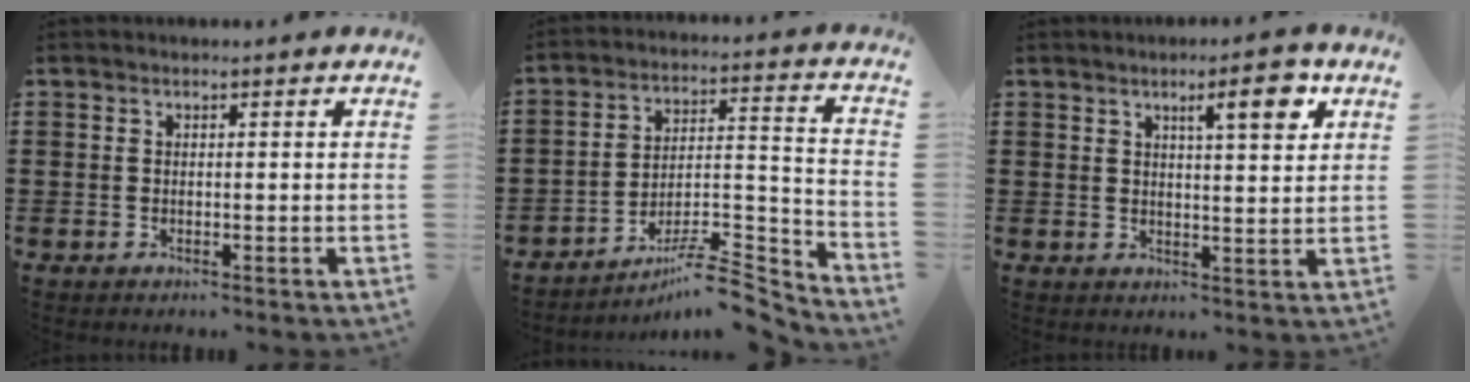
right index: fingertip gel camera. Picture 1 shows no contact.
{"total": 8.6, "force": [-7.2, 1.6, 4.4], "torque": [-0.062, 0.015, -0.136]}
{"total": 6.2, "force": [3.3, 1.4, 5.0], "torque": [-0.075, -0.003, 0.047]}